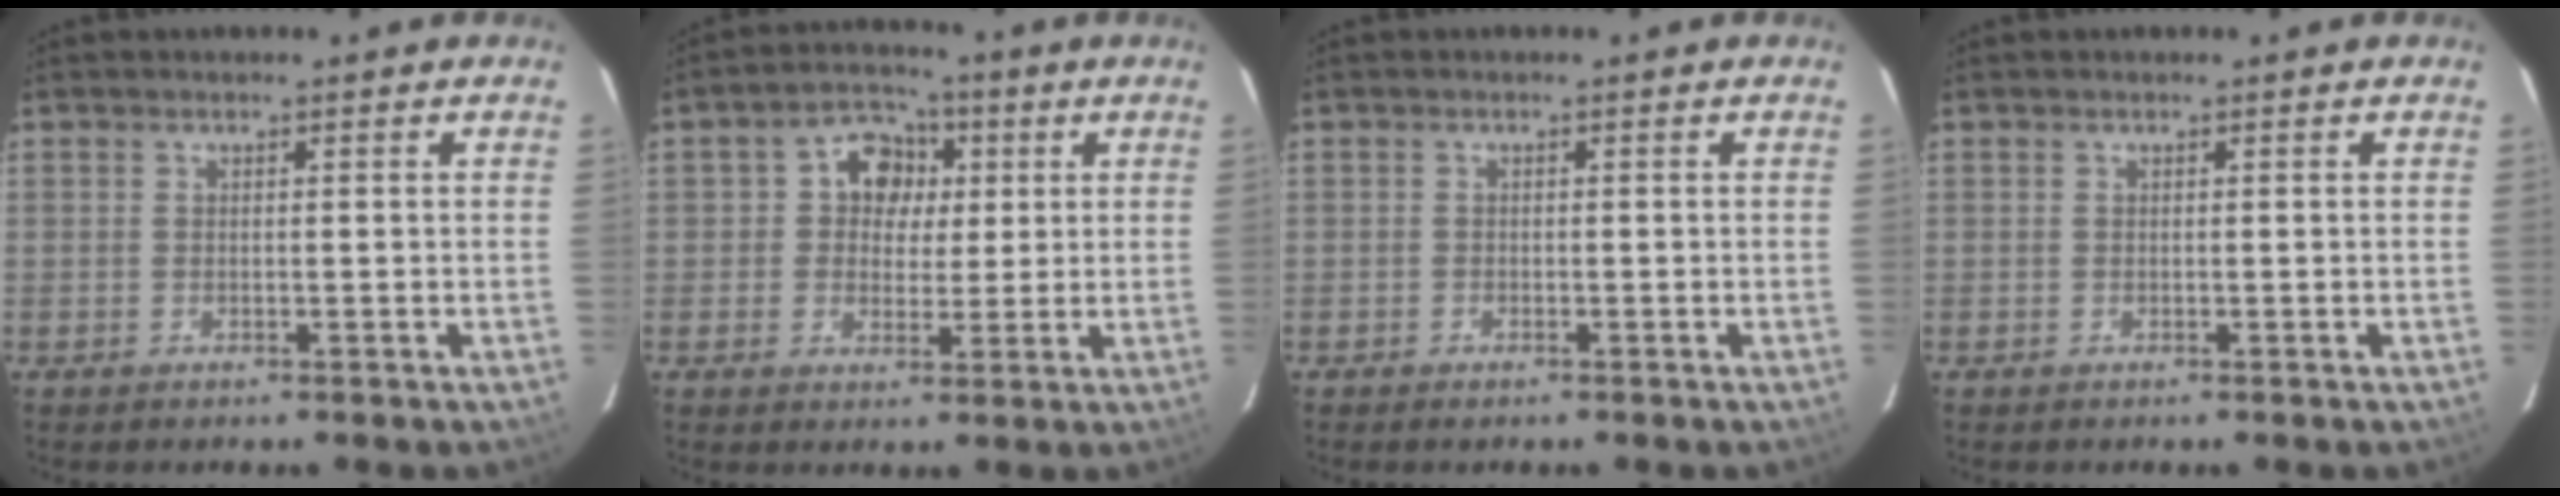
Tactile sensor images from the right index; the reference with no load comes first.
{"total": 7.3, "force": [1.2, 6.5, 3.1], "torque": [-0.049, 0.025, 0.018]}
{"total": 0.6, "force": [-0.5, 0.3, 0.2], "torque": [-0.004, 0.001, -0.010]}
{"total": 0.0}